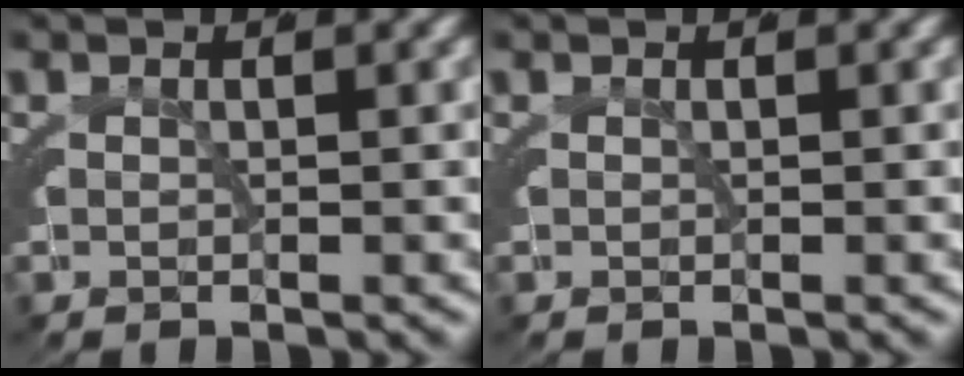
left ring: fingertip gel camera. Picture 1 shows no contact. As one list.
[{"total": 0.0}]